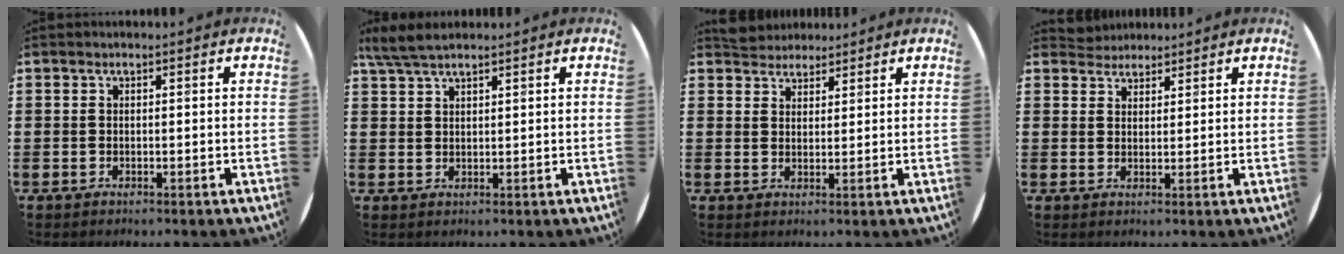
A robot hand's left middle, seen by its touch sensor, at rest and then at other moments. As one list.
[{"total": 3.8, "force": [3.3, 0.6, 1.8], "torque": [-0.043, 0.001, 0.061]}, {"total": 3.3, "force": [3.2, 0.9, -0.2], "torque": [-0.004, -0.002, 0.062]}, {"total": 2.6, "force": [2.5, 0.8, -0.3], "torque": [0.000, 0.001, 0.049]}]